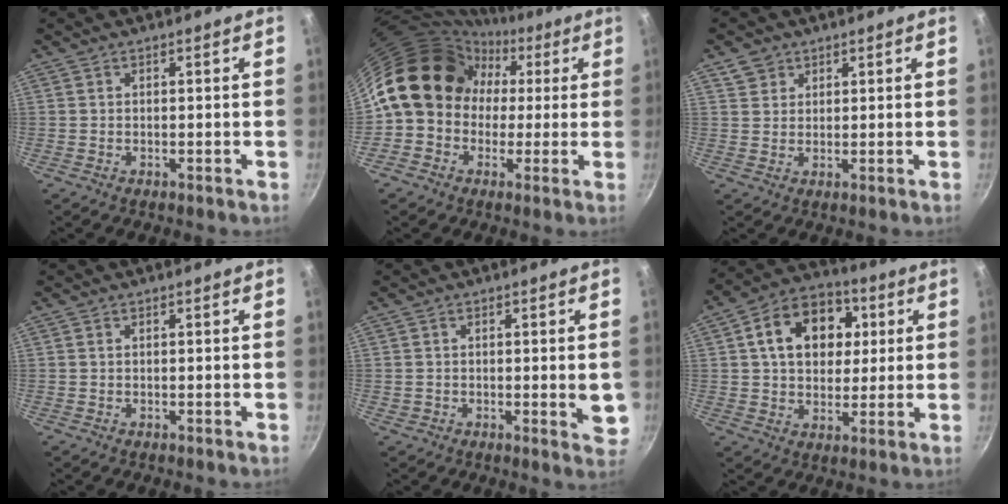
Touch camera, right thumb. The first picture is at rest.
{"total": 15.5, "force": [0.6, 13.6, 7.4], "torque": [-0.078, 0.049, -0.006]}
{"total": 3.4, "force": [2.0, 2.7, 0.5], "torque": [0.009, 0.003, 0.034]}
{"total": 0.0}
{"total": 4.3, "force": [-0.2, 1.8, 4.0], "torque": [-0.047, -0.008, -0.002]}
{"total": 15.6, "force": [3.9, 11.5, 9.8], "torque": [-0.125, 0.014, 0.050]}